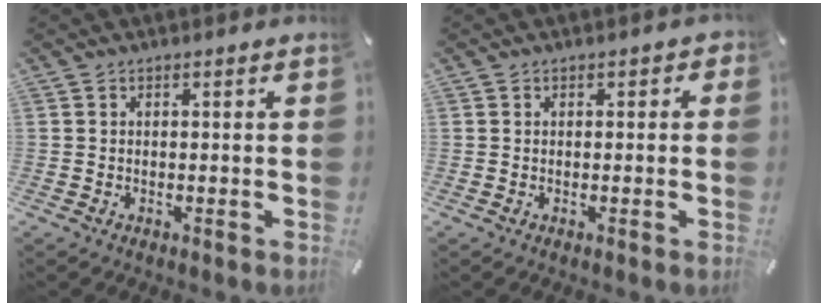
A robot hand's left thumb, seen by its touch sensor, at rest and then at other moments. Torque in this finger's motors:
{"motor_torque": [0.48, 0.07, 0.04, -0.02, 0.01]}